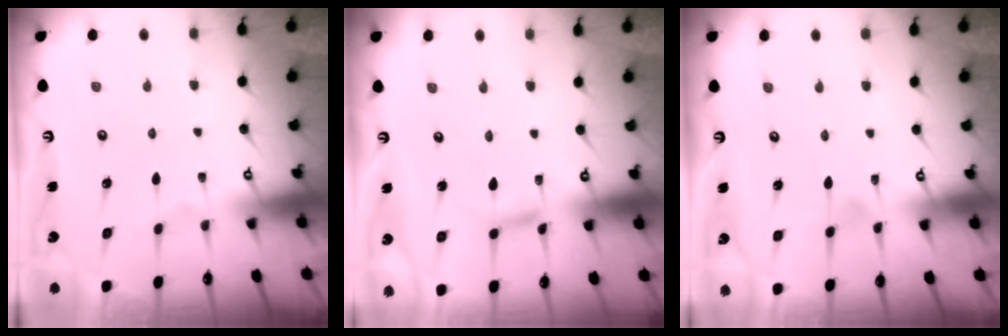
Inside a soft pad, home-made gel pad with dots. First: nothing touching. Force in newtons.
{"total": 4.1, "press": 4.1, "slide": 0.3}
{"total": 4.4, "press": 4.3, "slide": 0.6}